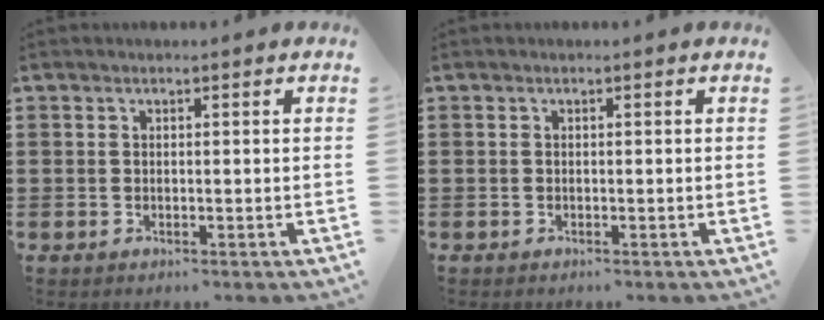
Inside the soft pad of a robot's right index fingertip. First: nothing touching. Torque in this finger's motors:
{"motor_torque": [0.14, -0.07, 0.01, 0.02]}